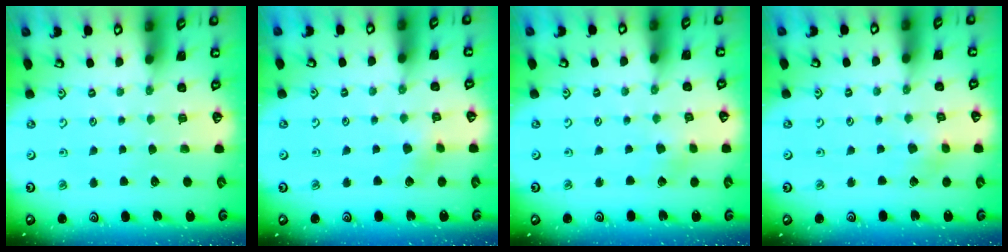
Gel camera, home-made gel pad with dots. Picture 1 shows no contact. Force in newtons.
{"total": 3.2, "press": 3.2, "slide": 0.4}
{"total": 1.5, "press": 1.5, "slide": 0.2}
{"total": 2.6, "press": 2.6, "slide": 0.5}